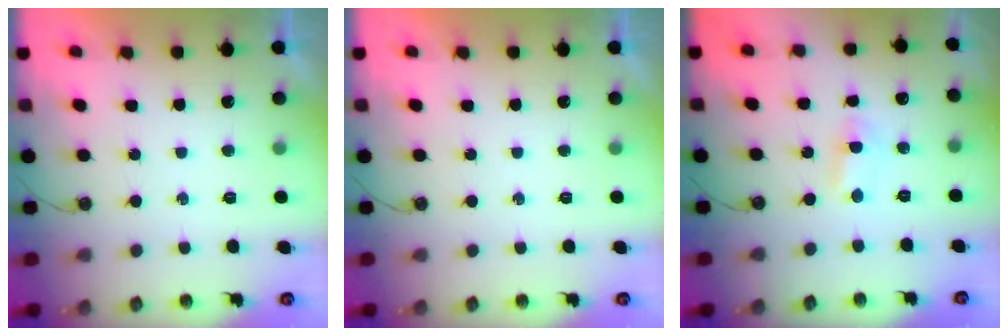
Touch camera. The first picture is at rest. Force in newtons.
{"total": 0.0}
{"total": 1.2, "press": 1.0, "slide": 0.7}